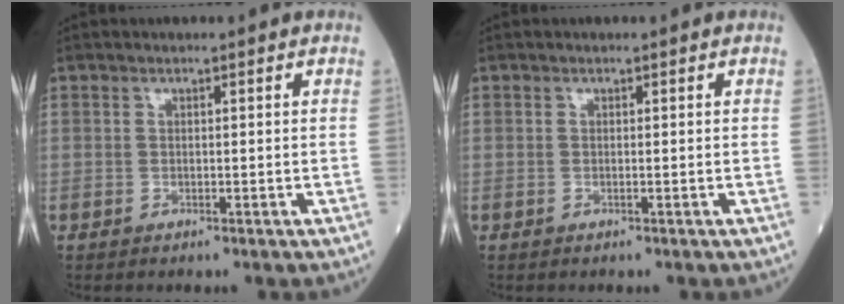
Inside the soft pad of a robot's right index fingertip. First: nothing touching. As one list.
[{"total": 0.0}]